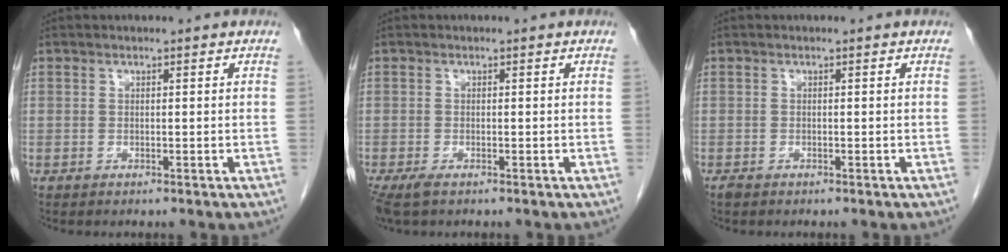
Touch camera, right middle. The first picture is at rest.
{"total": 2.6, "force": [-1.7, 0.8, 1.8], "torque": [-0.042, -0.010, -0.028]}
{"total": 0.6, "force": [-0.5, 0.2, 0.3], "torque": [-0.012, -0.002, -0.009]}